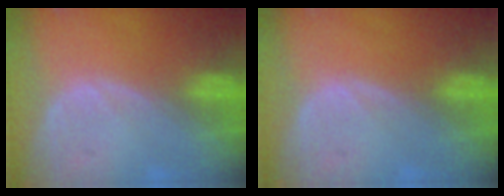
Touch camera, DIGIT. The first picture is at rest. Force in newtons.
{"total": 0.0}